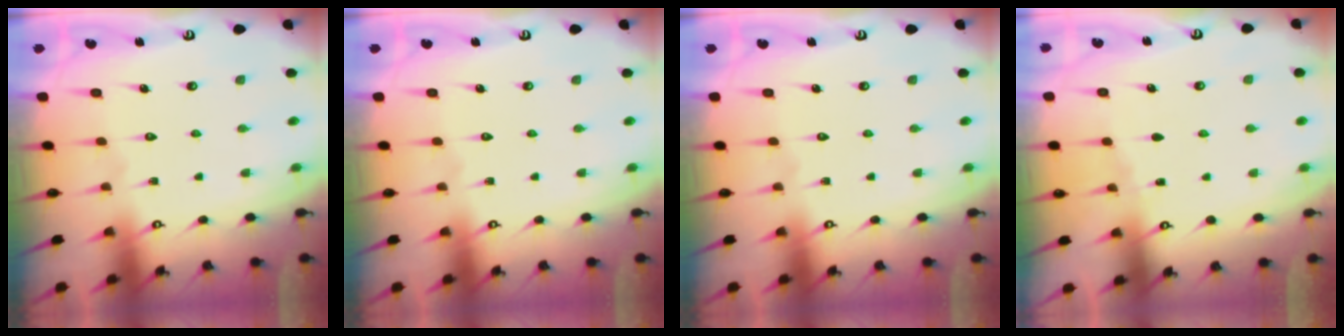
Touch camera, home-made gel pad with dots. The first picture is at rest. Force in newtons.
{"total": 0.0}
{"total": 0.0}
{"total": 2.6, "press": 2.6, "slide": 0.4}